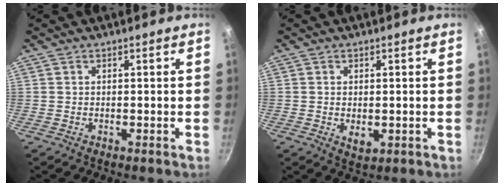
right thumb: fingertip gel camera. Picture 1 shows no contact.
{"total": 3.1, "force": [-0.4, 1.9, 2.4], "torque": [-0.039, -0.010, -0.003]}